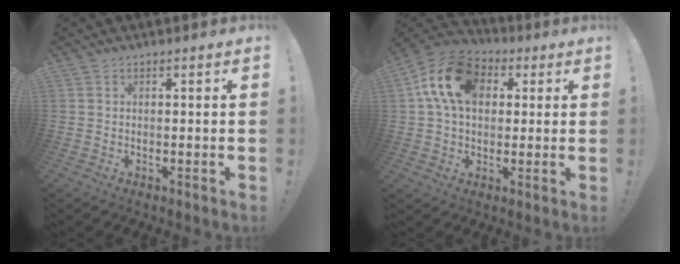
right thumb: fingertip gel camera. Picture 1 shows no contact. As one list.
[{"total": 16.3, "force": [4.7, 11.5, 10.6], "torque": [-0.171, 0.005, 0.089]}]